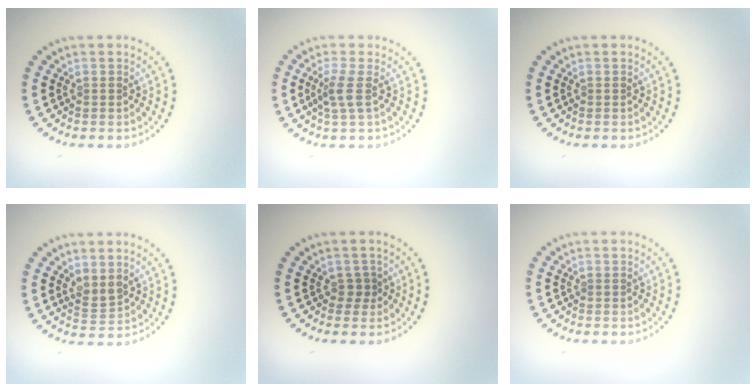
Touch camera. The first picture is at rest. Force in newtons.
{"total": 2.0, "press": 1.6, "slide": 1.3}
{"total": 0.0}
{"total": 1.6, "press": 1.4, "slide": 0.9}
{"total": 0.9, "press": 0.7, "slide": 0.5}
{"total": 0.0}